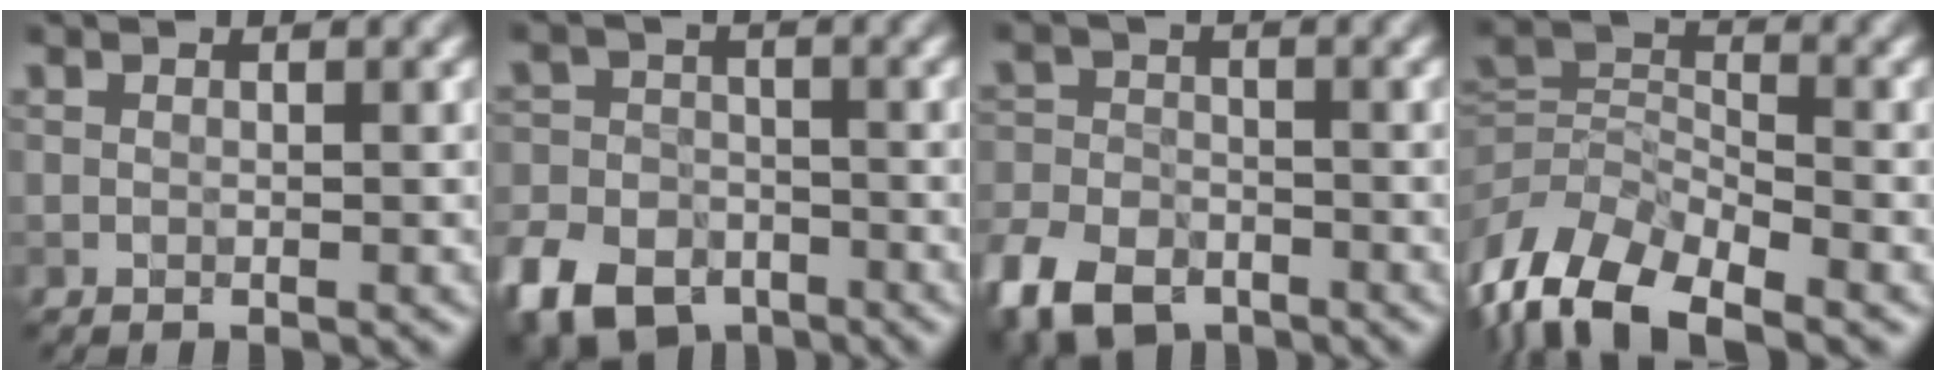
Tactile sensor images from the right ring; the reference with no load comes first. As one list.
[{"total": 8.0, "force": [-4.9, 5.2, 3.4], "torque": [-0.074, -0.021, -0.101]}, {"total": 7.5, "force": [-4.9, 4.4, 3.5], "torque": [-0.081, -0.021, -0.104]}, {"total": 8.5, "force": [-5.3, 4.2, 5.0], "torque": [-0.095, -0.006, -0.112]}]